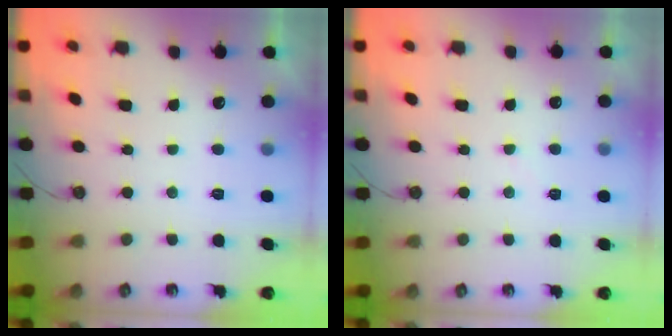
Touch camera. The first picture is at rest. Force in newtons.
{"total": 3.9, "press": 3.9, "slide": 0.5}